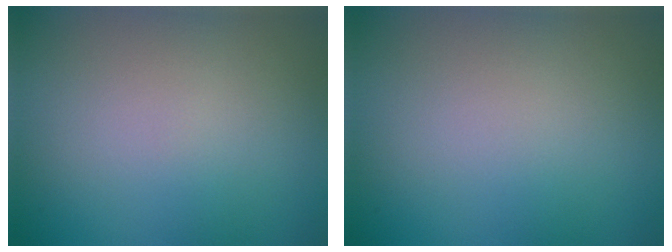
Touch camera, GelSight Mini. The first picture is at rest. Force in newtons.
{"total": 0.0}